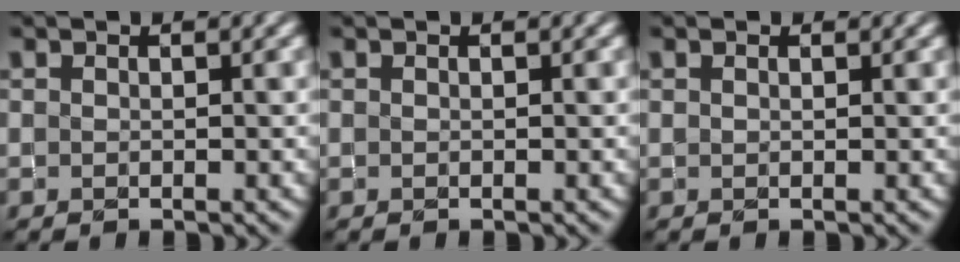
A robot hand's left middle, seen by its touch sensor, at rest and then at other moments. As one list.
[{"total": 0.0}, {"total": 0.6, "force": [0.5, 0.2, 0.2], "torque": [-0.004, 0.004, 0.006]}]